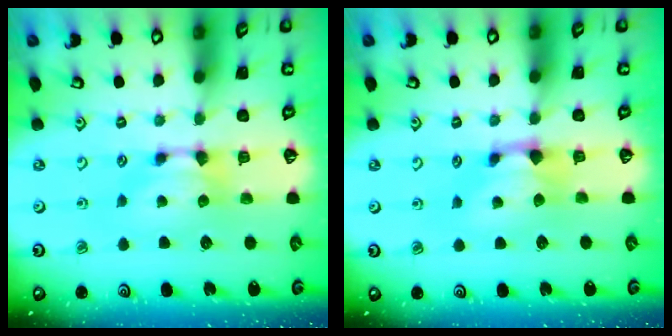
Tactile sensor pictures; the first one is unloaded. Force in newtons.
{"total": 0.9, "press": 0.2, "slide": 0.9}